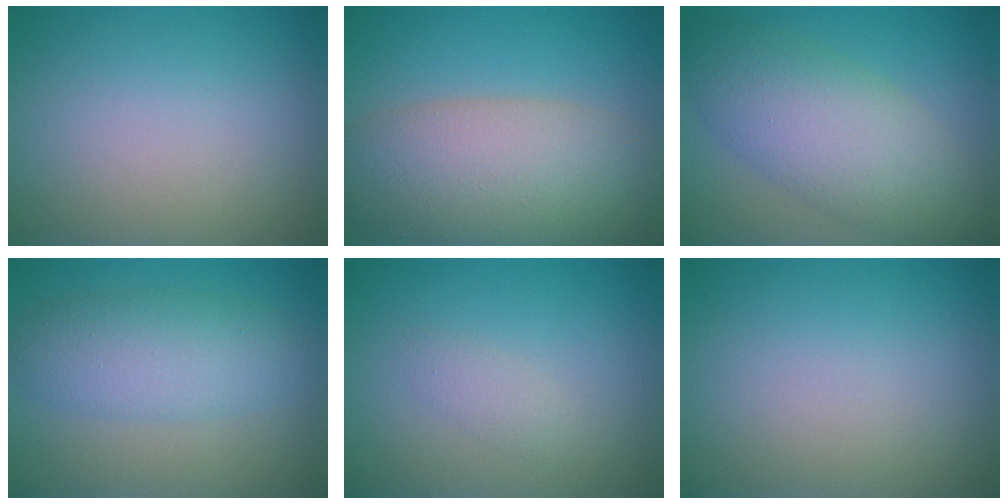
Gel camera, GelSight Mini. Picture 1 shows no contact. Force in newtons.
{"total": 9.0, "press": 9.0, "slide": 0.6}
{"total": 7.2, "press": 7.2, "slide": 0.1}
{"total": 4.9, "press": 4.9, "slide": 0.1}
{"total": 1.2, "press": 1.2, "slide": 0.1}
{"total": 0.0}